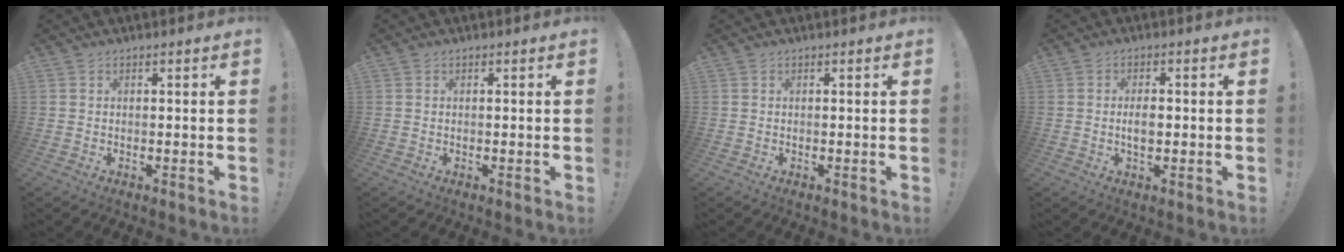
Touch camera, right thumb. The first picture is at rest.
{"total": 0.0}
{"total": 0.0}
{"total": 3.4, "force": [-0.4, 1.7, 3.0], "torque": [-0.047, -0.003, -0.012]}